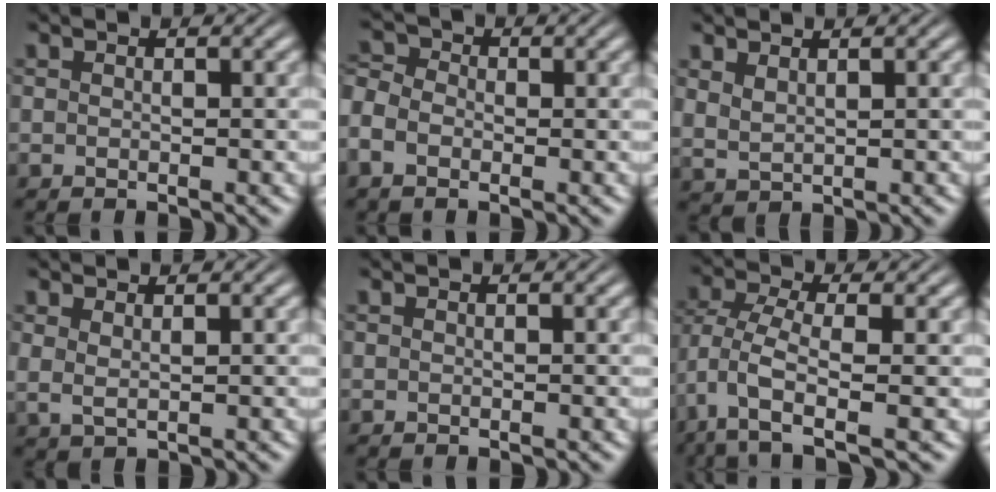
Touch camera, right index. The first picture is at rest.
{"total": 4.0, "force": [-0.6, 3.4, 2.0], "torque": [-0.050, -0.008, -0.017]}
{"total": 2.0, "force": [1.3, 1.3, 0.9], "torque": [-0.030, -0.010, 0.038]}
{"total": 1.5, "force": [1.0, 0.5, 0.9], "torque": [-0.023, -0.006, 0.030]}
{"total": 0.0}
{"total": 6.0, "force": [-2.6, 3.0, 4.5], "torque": [-0.125, -0.050, -0.017]}